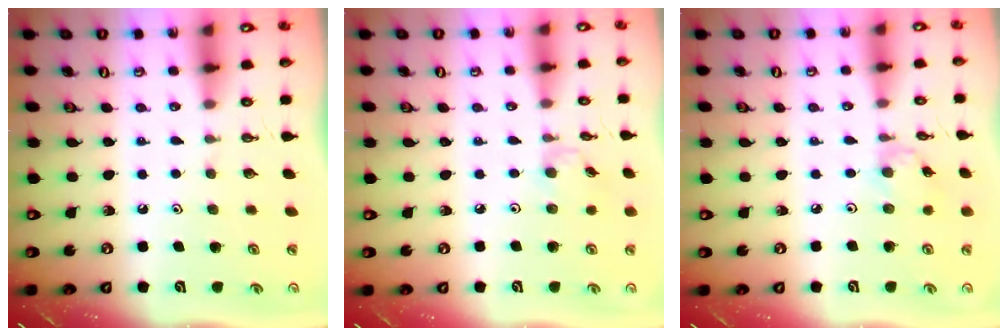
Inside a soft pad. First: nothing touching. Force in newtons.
{"total": 1.8, "press": 1.8, "slide": 0.4}
{"total": 1.0, "press": 1.0, "slide": 0.2}